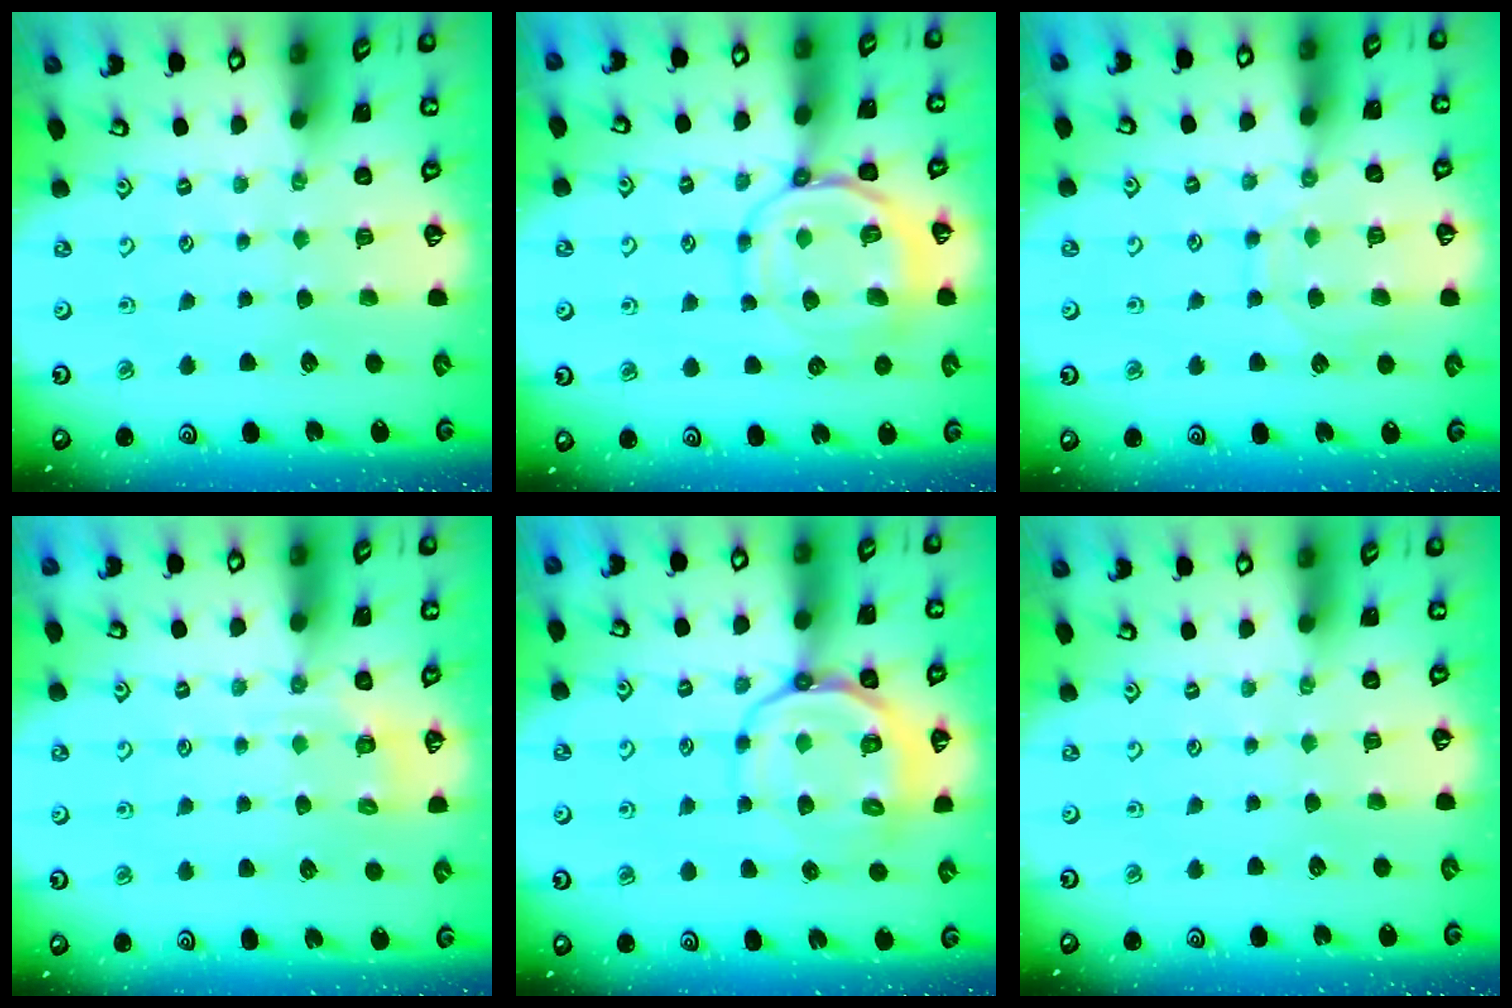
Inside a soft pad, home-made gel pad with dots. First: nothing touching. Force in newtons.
{"total": 11.4, "press": 11.3, "slide": 1.1}
{"total": 9.7, "press": 9.7, "slide": 0.8}
{"total": 4.0, "press": 3.6, "slide": 1.7}
{"total": 12.1, "press": 12.0, "slide": 2.0}
{"total": 0.0}